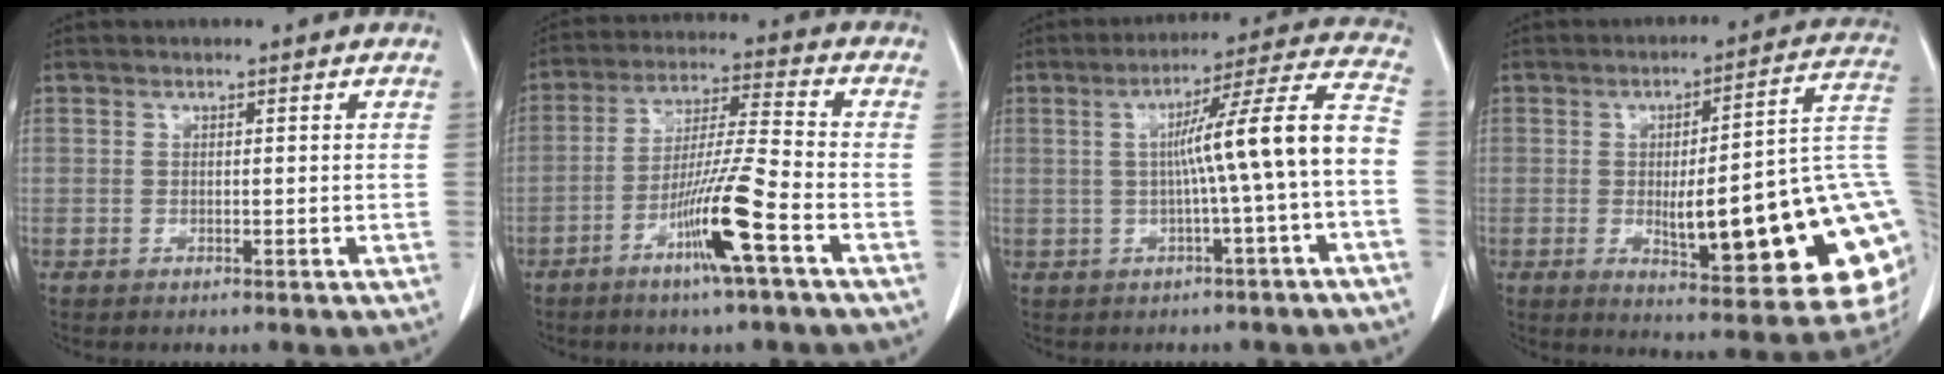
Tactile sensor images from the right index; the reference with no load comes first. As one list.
[{"total": 11.0, "force": [-5.3, -0.8, 9.6], "torque": [-0.184, -0.008, -0.099]}, {"total": 11.7, "force": [-1.3, -1.1, 11.6], "torque": [-0.164, 0.027, -0.019]}, {"total": 25.0, "force": [-3.2, 3.8, 24.5], "torque": [-0.238, 0.008, -0.035]}]